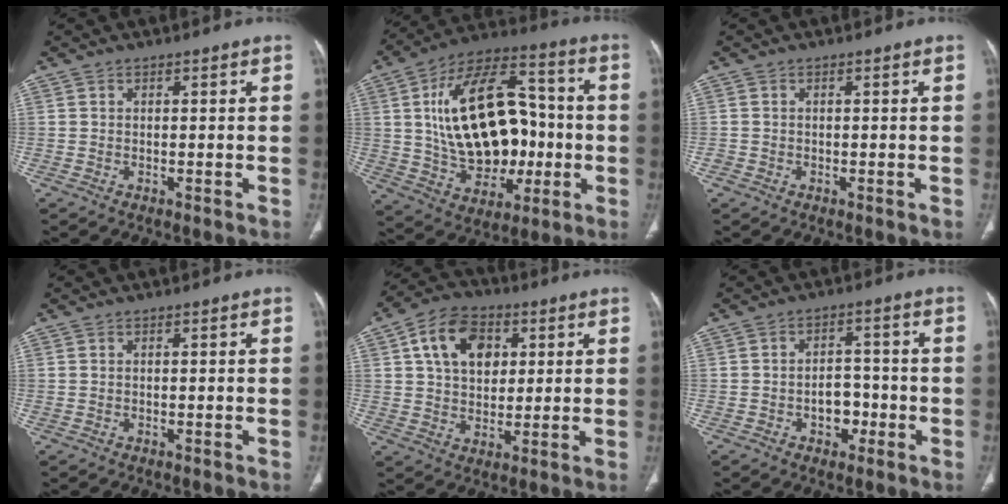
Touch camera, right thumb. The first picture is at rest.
{"total": 24.9, "force": [0.4, 15.2, 19.7], "torque": [-0.298, 0.024, 0.019]}
{"total": 0.7, "force": [-0.4, 0.6, 0.1], "torque": [-0.003, 0.002, -0.010]}
{"total": 0.0}
{"total": 12.8, "force": [4.0, 8.9, 8.2], "torque": [-0.108, 0.001, 0.065]}
{"total": 5.3, "force": [-1.9, 3.9, 3.1], "torque": [-0.015, 0.024, -0.029]}